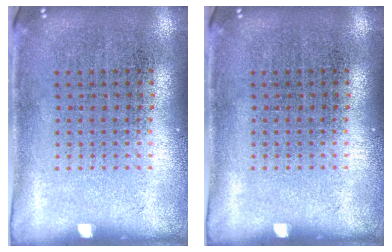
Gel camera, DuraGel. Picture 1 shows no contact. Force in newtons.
{"total": 0.0}